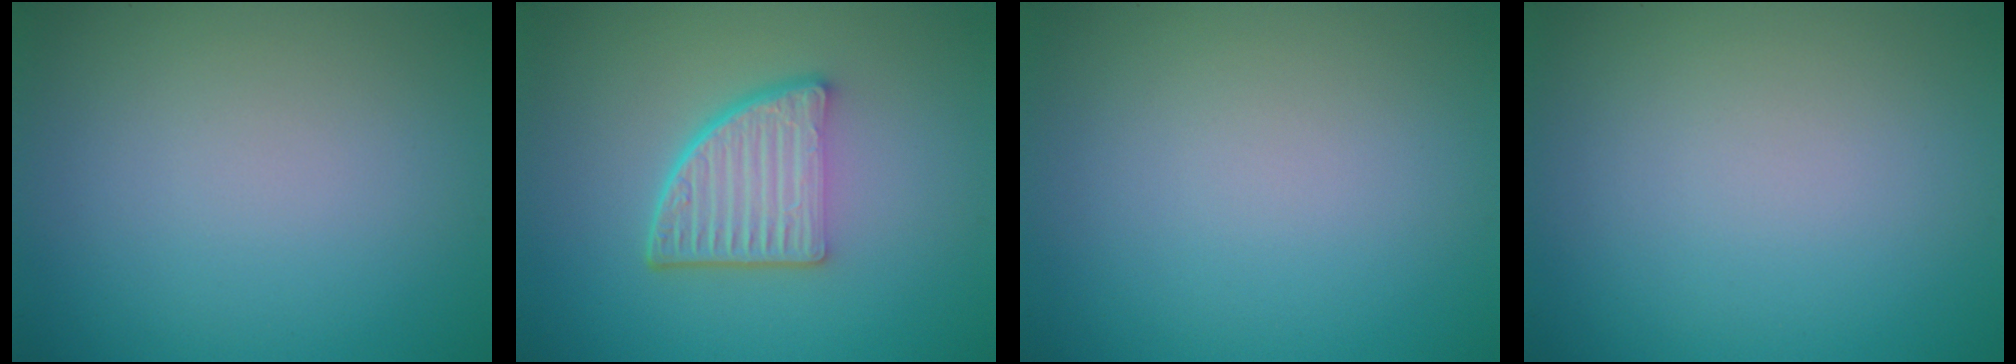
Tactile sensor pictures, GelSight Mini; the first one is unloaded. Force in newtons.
{"total": 5.4, "press": 3.9, "slide": 3.8}
{"total": 0.0}
{"total": 0.0}